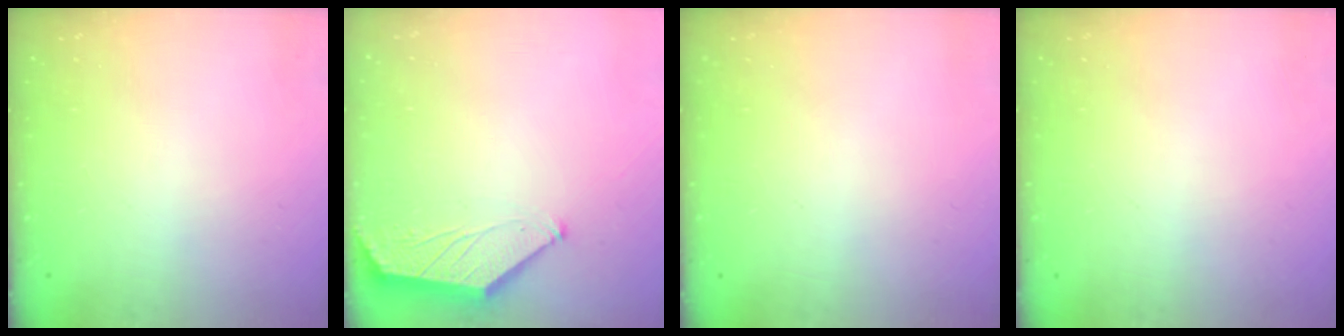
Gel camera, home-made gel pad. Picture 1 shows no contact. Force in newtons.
{"total": 1.6, "press": 1.6, "slide": 0.2}
{"total": 0.0}
{"total": 0.0}